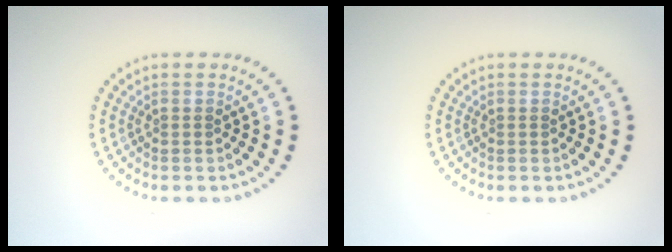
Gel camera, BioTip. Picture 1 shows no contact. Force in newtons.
{"total": 0.0}